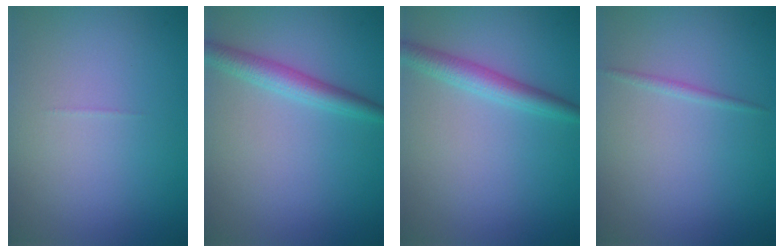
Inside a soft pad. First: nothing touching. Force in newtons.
{"total": 2.7, "press": 2.7, "slide": 0.1}
{"total": 2.7, "press": 2.7, "slide": 0.1}
{"total": 0.7, "press": 0.7, "slide": 0.0}